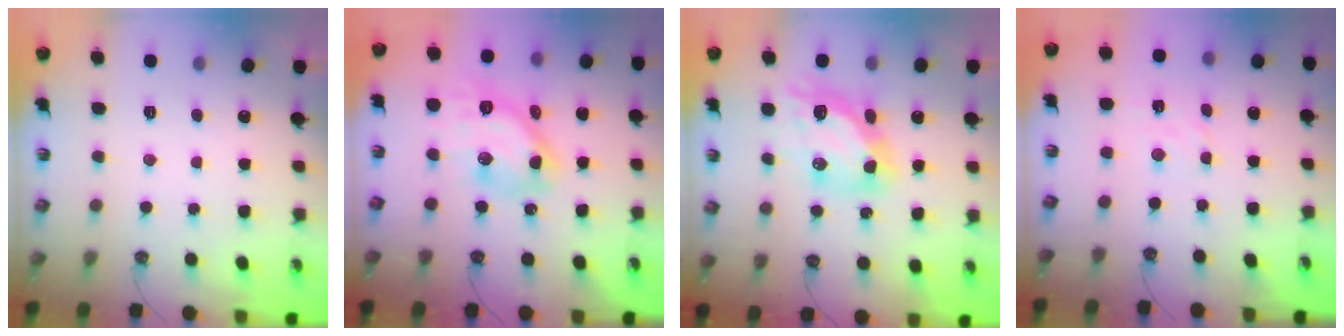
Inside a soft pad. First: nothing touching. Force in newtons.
{"total": 13.1, "press": 13.0, "slide": 1.4}
{"total": 12.6, "press": 12.5, "slide": 1.6}
{"total": 2.4, "press": 2.4, "slide": 0.6}